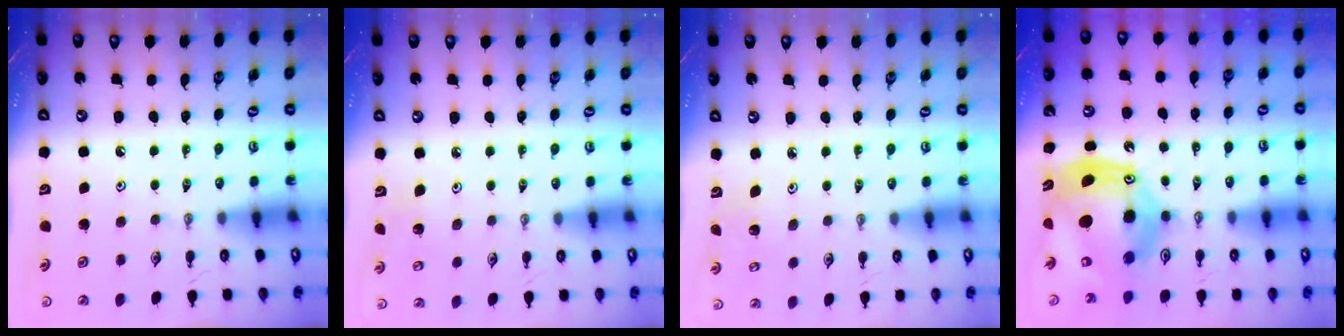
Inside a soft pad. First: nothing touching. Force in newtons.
{"total": 4.8, "press": 4.7, "slide": 0.9}
{"total": 2.8, "press": 2.8, "slide": 0.2}
{"total": 19.1, "press": 19.1, "slide": 1.3}